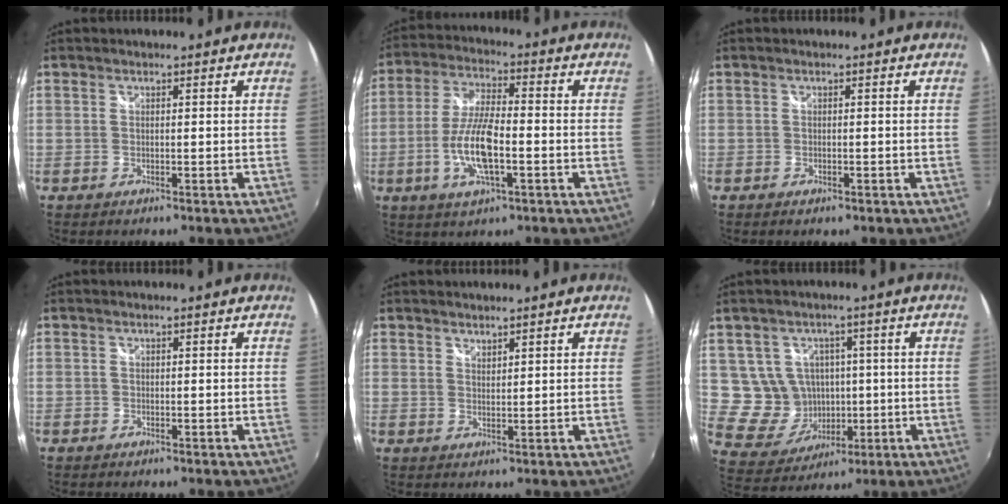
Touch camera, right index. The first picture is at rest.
{"total": 11.0, "force": [-3.2, 3.1, 10.1], "torque": [-0.208, -0.004, -0.063]}
{"total": 1.1, "force": [-0.7, 0.6, 0.6], "torque": [-0.010, -0.005, -0.013]}
{"total": 0.7, "force": [-0.6, 0.5, 0.0], "torque": [-0.003, -0.001, -0.012]}
{"total": 1.4, "force": [1.4, 0.4, 0.2], "torque": [0.000, 0.000, 0.024]}
{"total": 9.5, "force": [0.5, 9.0, 2.8], "torque": [-0.071, 0.007, 0.029]}